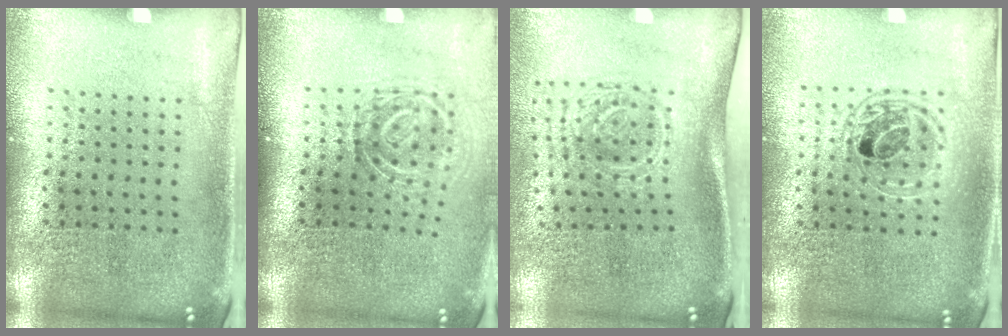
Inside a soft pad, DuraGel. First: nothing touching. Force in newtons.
{"total": 1.8, "press": 1.2, "slide": 1.4}
{"total": 1.8, "press": 1.3, "slide": 1.3}
{"total": 1.4, "press": 1.3, "slide": 0.7}